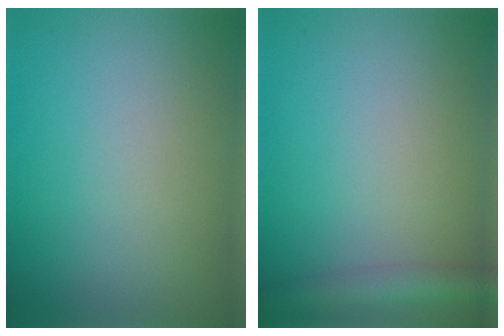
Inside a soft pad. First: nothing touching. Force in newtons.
{"total": 3.3, "press": 3.3, "slide": 0.2}